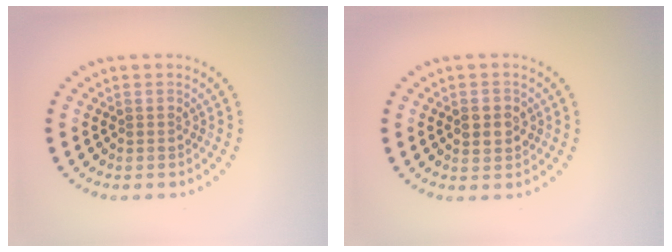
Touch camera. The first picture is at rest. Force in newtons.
{"total": 2.1, "press": 2.1, "slide": 0.2}